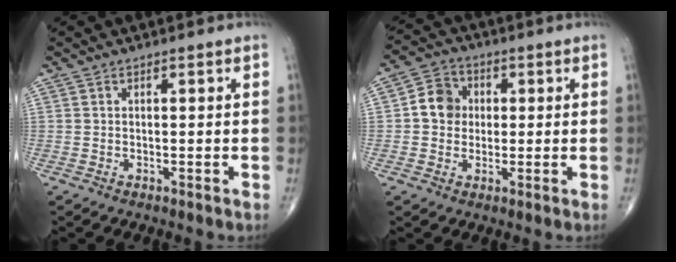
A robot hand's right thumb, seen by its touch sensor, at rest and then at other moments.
{"total": 6.8, "force": [0.5, 6.0, 3.2], "torque": [-0.036, 0.012, -0.003]}